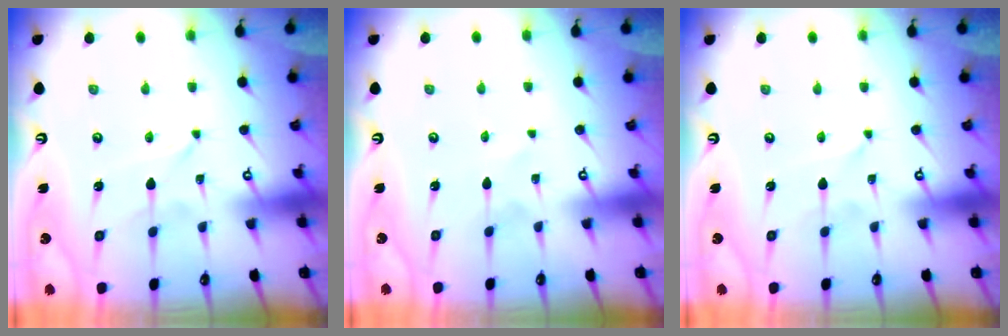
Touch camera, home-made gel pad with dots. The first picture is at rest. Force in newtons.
{"total": 1.0, "press": 1.0, "slide": 0.2}
{"total": 0.0}